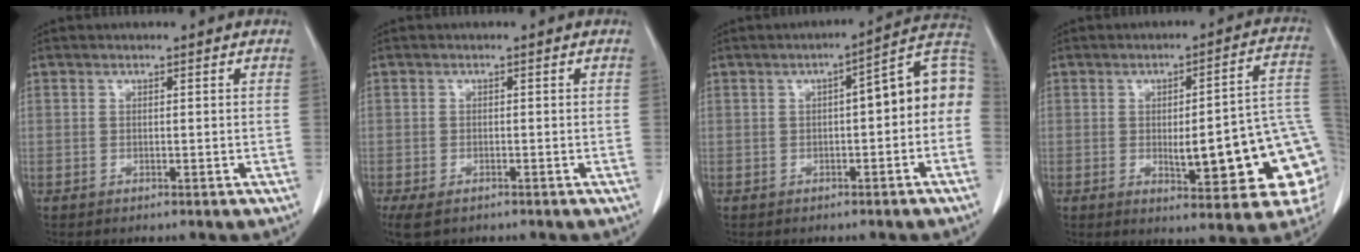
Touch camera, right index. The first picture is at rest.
{"total": 4.5, "force": [-3.0, 2.3, 2.4], "torque": [-0.051, -0.012, -0.046]}
{"total": 10.1, "force": [-0.1, 2.5, 9.8], "torque": [-0.130, 0.044, -0.004]}
{"total": 18.2, "force": [-3.1, 3.3, 17.7], "torque": [-0.149, 0.025, -0.025]}